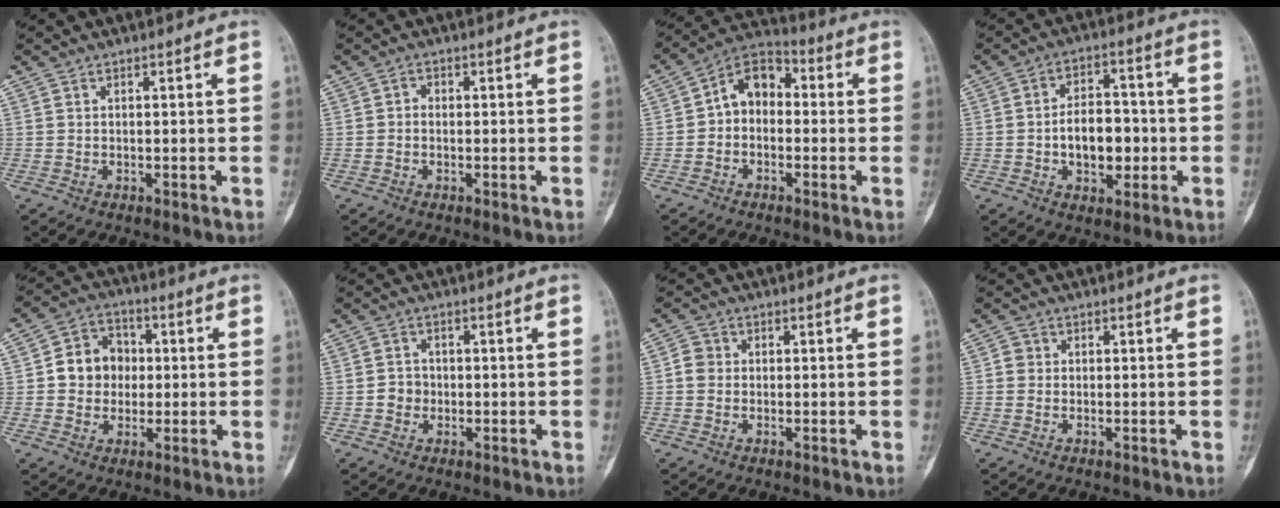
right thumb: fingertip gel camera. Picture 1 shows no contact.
{"total": 1.2, "force": [-0.2, 1.0, 0.6], "torque": [-0.003, 0.004, -0.009]}
{"total": 8.3, "force": [-0.3, 6.1, 5.6], "torque": [-0.060, 0.035, -0.025]}
{"total": 9.9, "force": [-1.6, 6.2, 7.5], "torque": [-0.081, 0.018, -0.026]}
{"total": 9.2, "force": [0.2, 8.1, 4.5], "torque": [-0.036, 0.019, -0.006]}
{"total": 2.8, "force": [-0.6, 2.6, 0.9], "torque": [0.000, 0.009, -0.016]}
{"total": 2.7, "force": [-0.2, 2.4, 1.1], "torque": [-0.009, 0.007, -0.010]}
{"total": 1.5, "force": [-0.1, 1.4, 0.4], "torque": [0.004, 0.005, -0.005]}